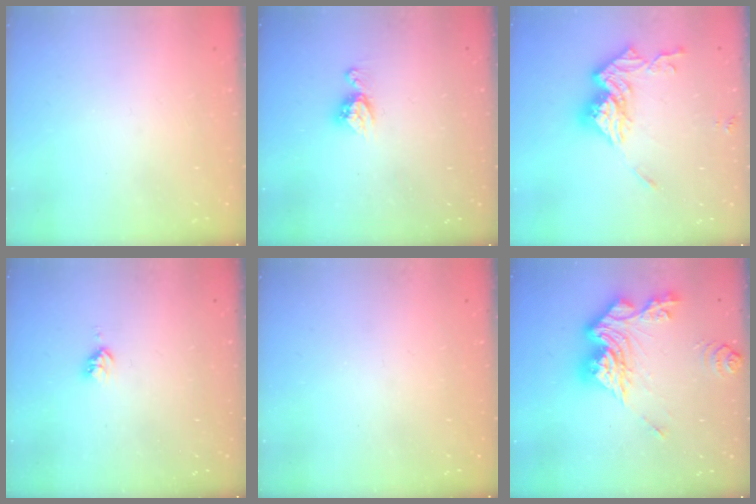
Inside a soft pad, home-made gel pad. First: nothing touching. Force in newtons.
{"total": 7.2, "press": 7.2, "slide": 0.5}
{"total": 15.8, "press": 15.7, "slide": 1.4}
{"total": 3.4, "press": 3.4, "slide": 0.5}
{"total": 0.0}
{"total": 19.6, "press": 19.5, "slide": 2.3}